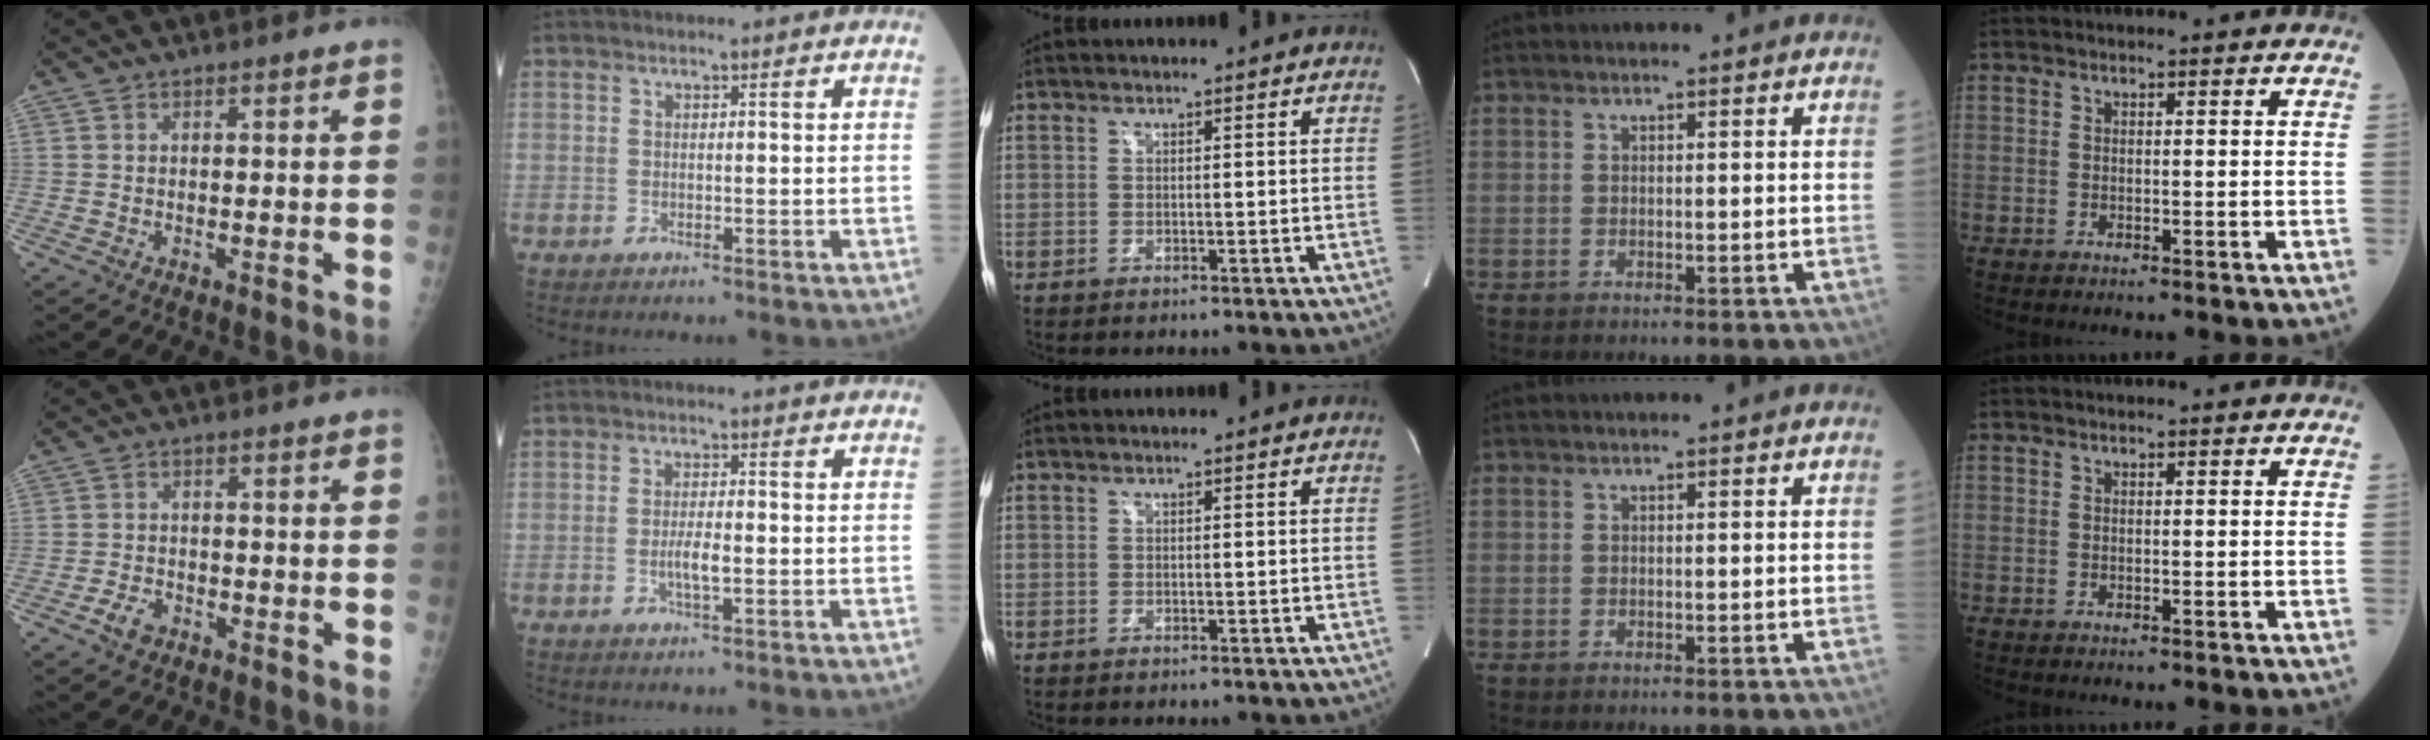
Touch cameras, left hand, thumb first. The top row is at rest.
{"thumb": {"total": 2.8, "force": [-1.7, 1.7, 1.5], "torque": [-0.026, 0.008, -0.028]}, "index": {"total": 2.7, "force": [-0.6, 0.5, 2.6], "torque": [-0.055, -0.001, -0.010]}}